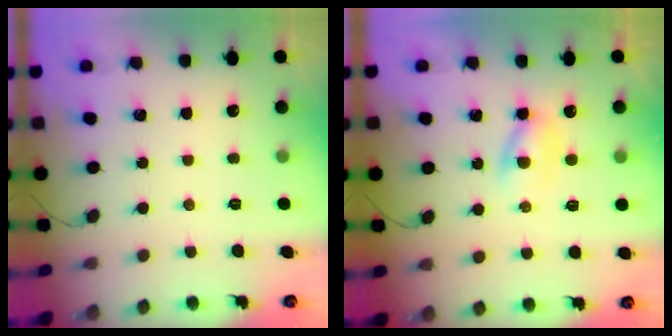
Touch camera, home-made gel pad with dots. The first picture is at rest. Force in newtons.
{"total": 2.3, "press": 2.2, "slide": 0.8}